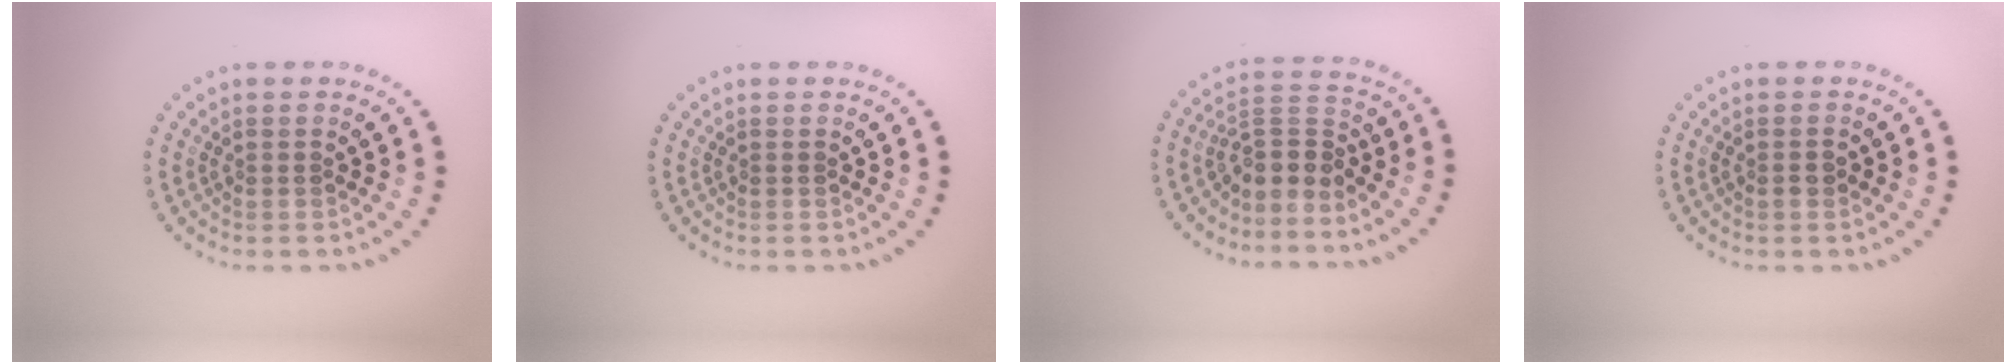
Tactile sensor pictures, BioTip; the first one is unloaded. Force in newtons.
{"total": 0.0}
{"total": 3.0, "press": 2.0, "slide": 2.2}
{"total": 0.8, "press": 0.8, "slide": 0.3}